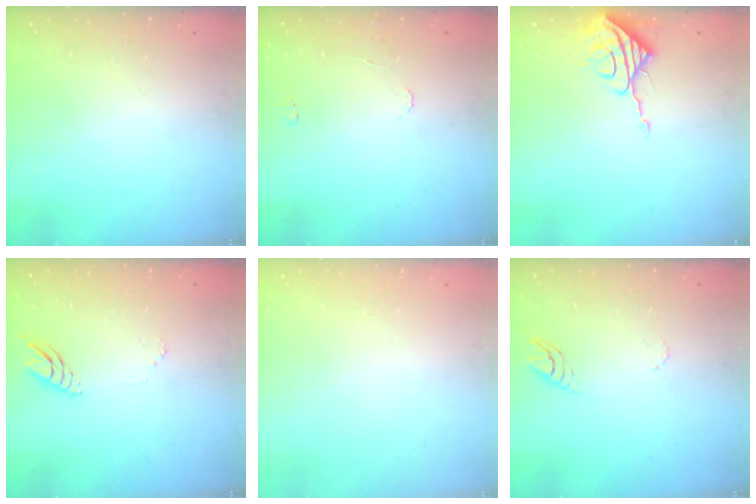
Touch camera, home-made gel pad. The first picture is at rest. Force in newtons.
{"total": 4.4, "press": 4.4, "slide": 0.5}
{"total": 7.9, "press": 7.9, "slide": 0.6}
{"total": 6.2, "press": 6.2, "slide": 0.5}
{"total": 0.0}
{"total": 3.3, "press": 3.3, "slide": 0.3}